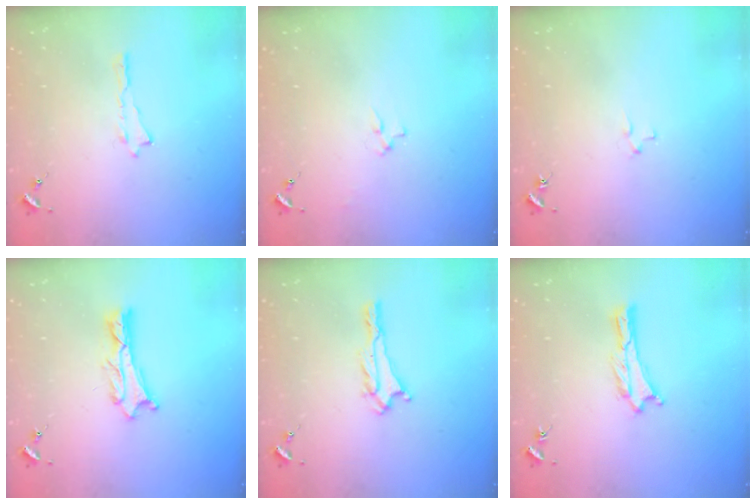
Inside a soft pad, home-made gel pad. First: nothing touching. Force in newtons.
{"total": 2.3, "press": 2.3, "slide": 0.3}
{"total": 1.9, "press": 1.9, "slide": 0.2}
{"total": 1.2, "press": 1.2, "slide": 0.2}
{"total": 1.0, "press": 1.0, "slide": 0.1}
{"total": 0.0}